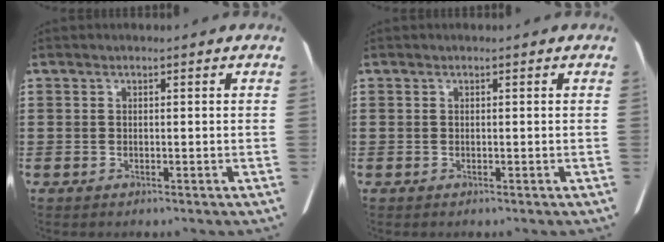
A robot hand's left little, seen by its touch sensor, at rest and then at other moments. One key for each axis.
{"total": 0.0}